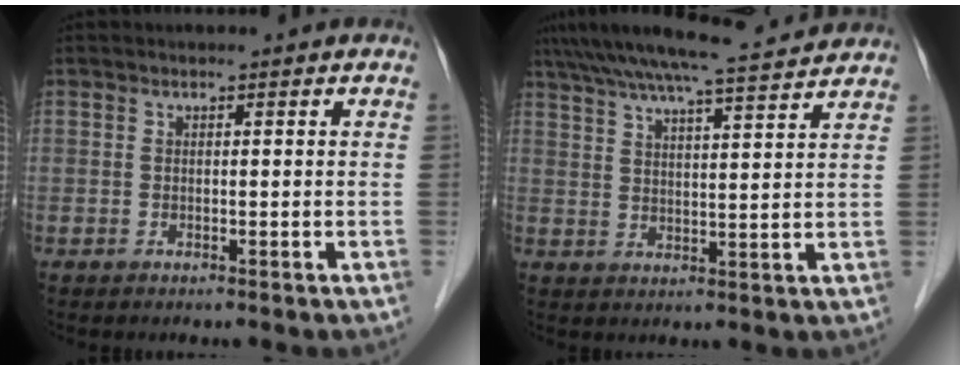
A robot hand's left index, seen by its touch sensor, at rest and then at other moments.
{"total": 16.1, "force": [14.4, 0.6, 7.2], "torque": [-0.131, 0.034, 0.208]}